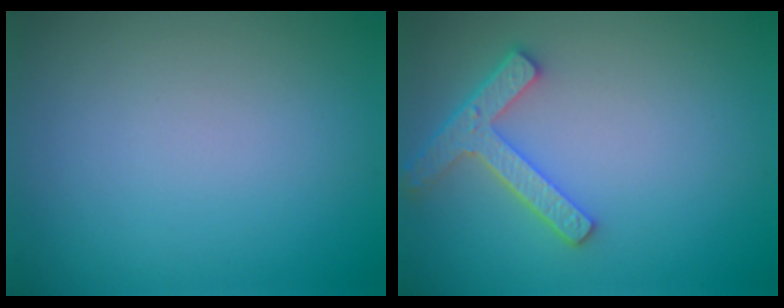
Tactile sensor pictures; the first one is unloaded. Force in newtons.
{"total": 3.7, "press": 3.0, "slide": 2.1}